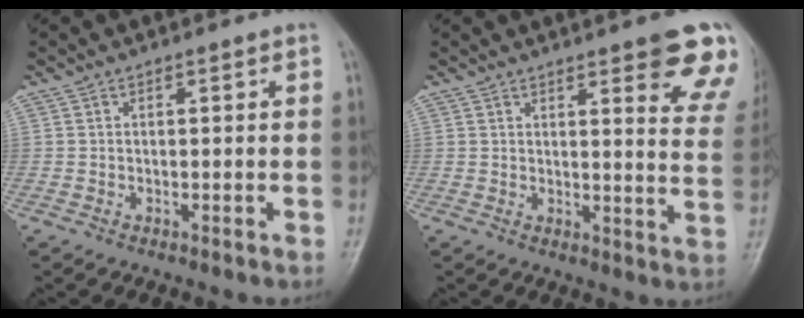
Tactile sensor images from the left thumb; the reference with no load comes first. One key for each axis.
{"total": 13.3, "fx": 8.3, "fy": 3.0, "fz": 9.9, "tx": -0.081, "ty": -0.040, "tz": 0.086}